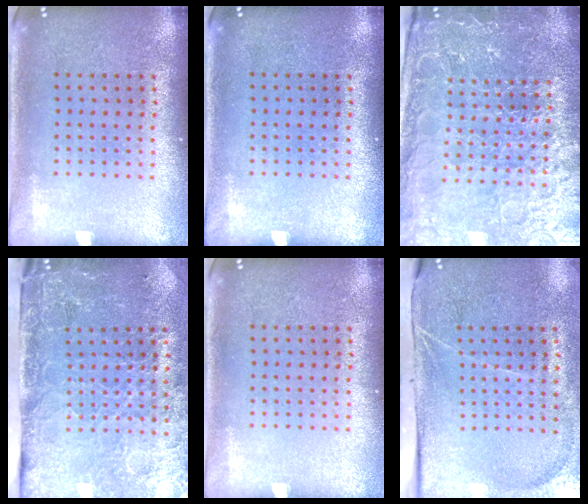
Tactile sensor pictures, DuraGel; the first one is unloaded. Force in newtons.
{"total": 0.0}
{"total": 4.8, "press": 4.5, "slide": 1.6}
{"total": 4.6, "press": 3.6, "slide": 2.9}
{"total": 0.0}
{"total": 4.3, "press": 3.5, "slide": 2.6}